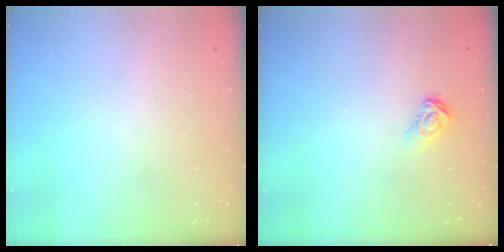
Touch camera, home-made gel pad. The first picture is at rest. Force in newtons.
{"total": 5.1, "press": 5.1, "slide": 0.5}